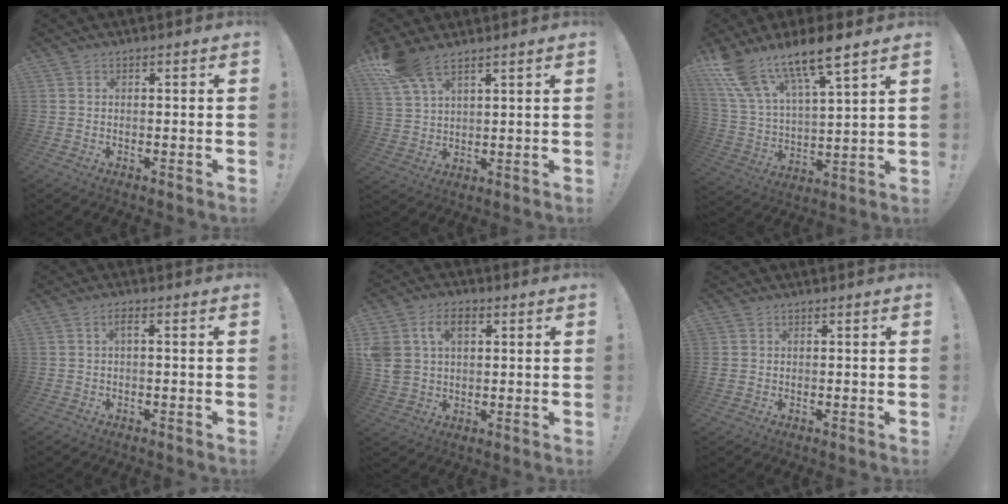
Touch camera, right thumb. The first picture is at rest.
{"total": 9.5, "force": [6.9, 4.0, 5.2], "torque": [-0.099, -0.029, 0.136]}
{"total": 15.6, "force": [12.2, 4.1, 8.9], "torque": [-0.167, -0.088, 0.214]}
{"total": 1.9, "force": [-0.3, 0.1, 1.8], "torque": [-0.039, 0.008, -0.008]}
{"total": 9.7, "force": [3.4, 6.8, 6.0], "torque": [-0.123, 0.004, 0.066]}
{"total": 1.4, "force": [0.2, 1.3, 0.3], "torque": [-0.005, 0.002, 0.005]}